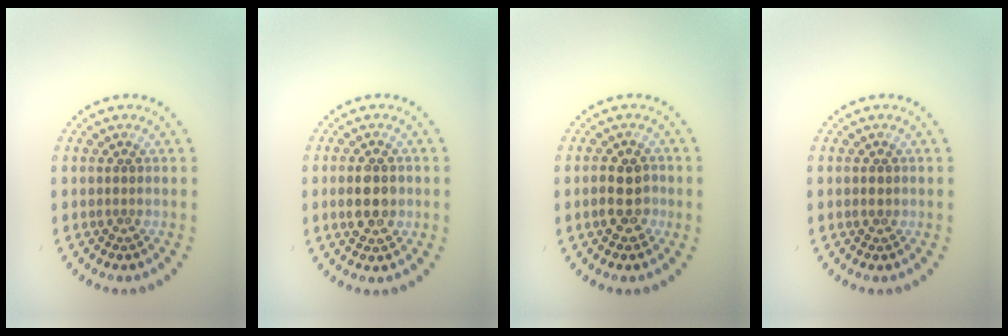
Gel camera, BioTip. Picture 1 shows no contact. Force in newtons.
{"total": 2.9, "press": 2.9, "slide": 0.2}
{"total": 2.8, "press": 2.8, "slide": 0.4}
{"total": 0.9, "press": 0.9, "slide": 0.1}